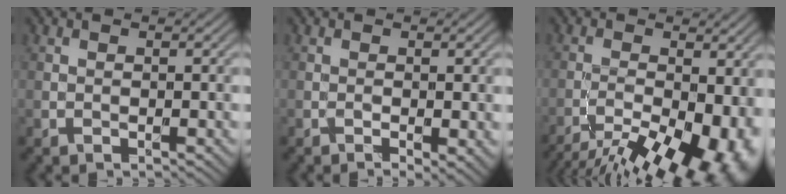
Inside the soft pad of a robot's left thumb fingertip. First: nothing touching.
{"total": 2.3, "force": [-0.6, 0.8, 2.1], "torque": [-0.035, -0.009, -0.007]}
{"total": 16.0, "force": [-9.6, 6.4, 11.1], "torque": [-0.151, -0.030, -0.125]}